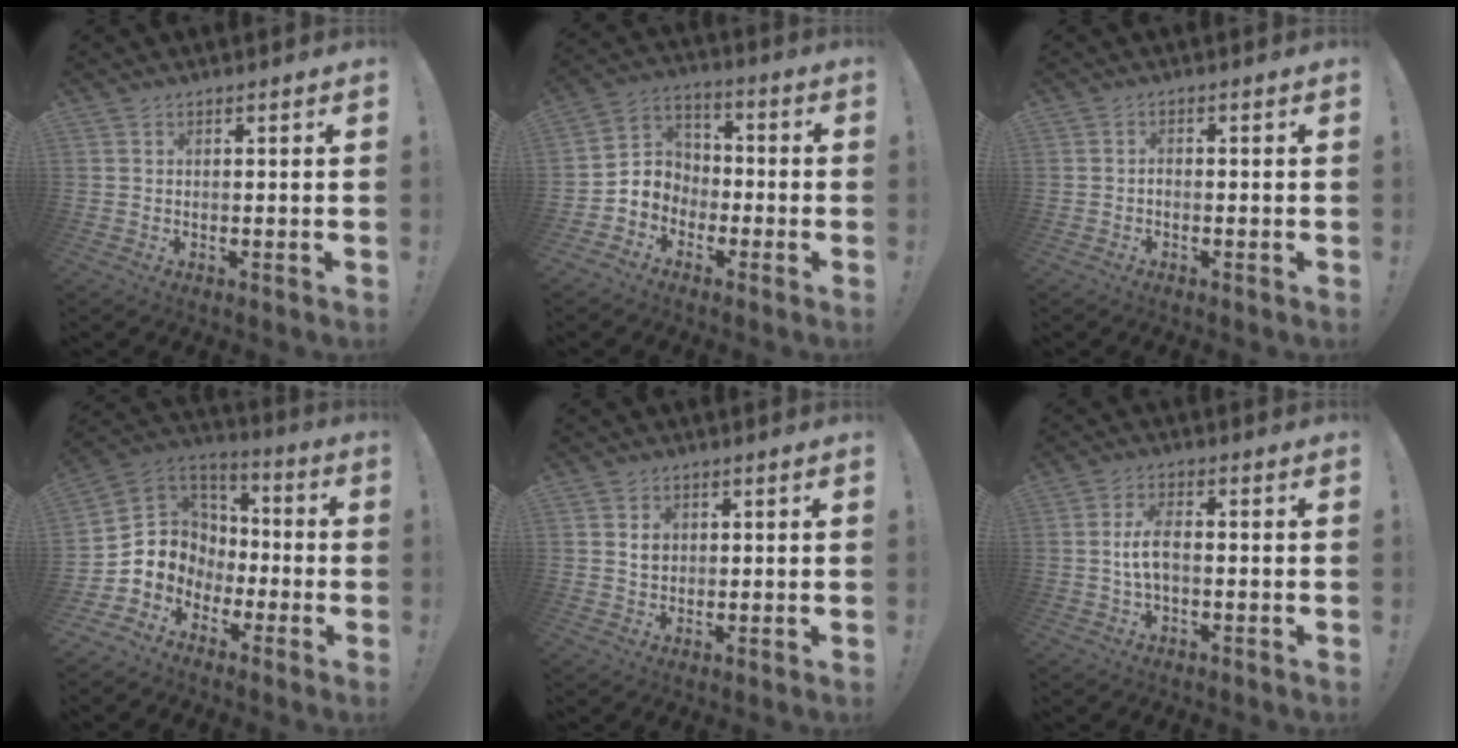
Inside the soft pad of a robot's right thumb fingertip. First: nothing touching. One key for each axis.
{"total": 7.3, "fx": -3.9, "fy": 6.1, "fz": 0.9, "tx": -0.025, "ty": 0.021, "tz": -0.068}
{"total": 0.8, "fx": -0.6, "fy": 0.5, "fz": 0.2, "tx": -0.010, "ty": 0.005, "tz": -0.010}
{"total": 9.6, "fx": -2.5, "fy": 9.1, "fz": 1.8, "tx": -0.039, "ty": 0.005, "tz": -0.027}
{"total": 3.5, "fx": 1.1, "fy": 3.1, "fz": 1.4, "tx": -0.008, "ty": -0.004, "tz": 0.016}
{"total": 6.5, "fx": -0.5, "fy": 2.8, "fz": 5.9, "tx": -0.129, "ty": 0.005, "tz": -0.009}